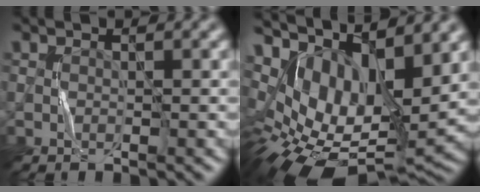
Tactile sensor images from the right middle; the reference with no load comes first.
{"total": 13.3, "force": [1.9, 7.0, 11.1], "torque": [-0.209, -0.005, 0.046]}